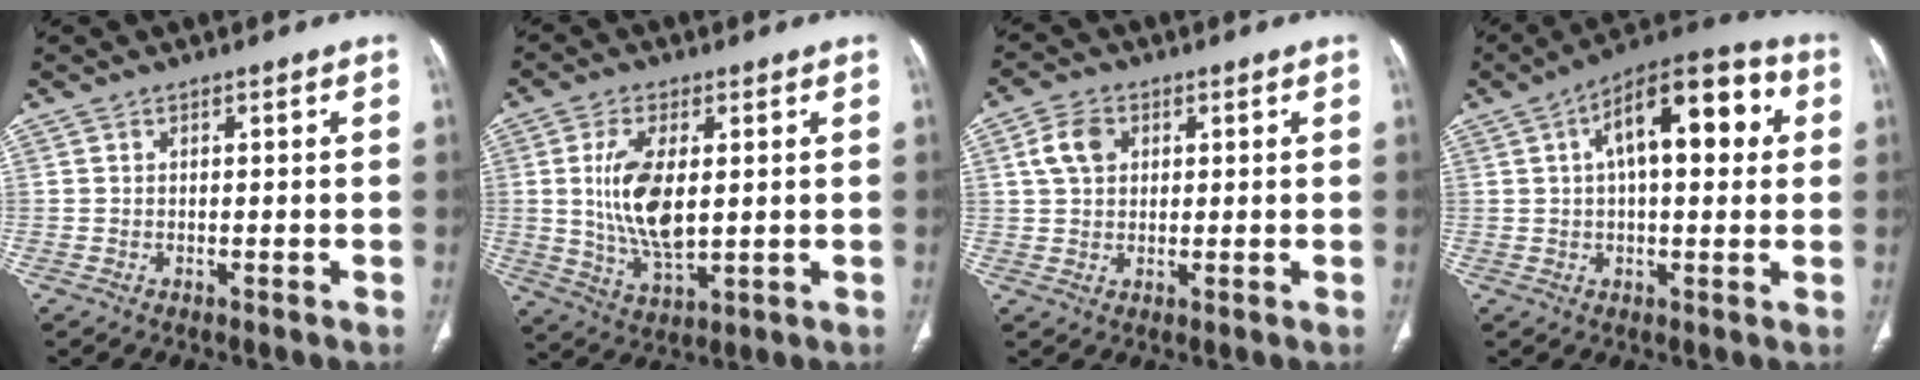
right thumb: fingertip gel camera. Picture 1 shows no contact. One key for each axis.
{"total": 11.8, "fx": 1.3, "fy": 5.6, "fz": 10.3, "tx": -0.203, "ty": -0.017, "tz": 0.034}
{"total": 5.5, "fx": 1.7, "fy": 4.1, "fz": 3.3, "tx": -0.054, "ty": 0.004, "tz": 0.031}
{"total": 16.6, "fx": 4.1, "fy": 7.4, "fz": 14.3, "tx": -0.182, "ty": 0.028, "tz": 0.052}